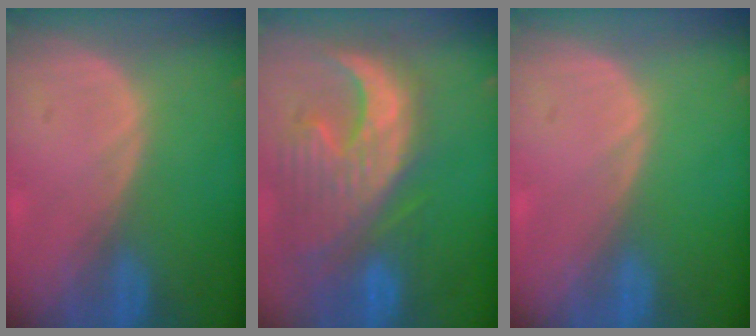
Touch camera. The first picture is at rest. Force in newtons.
{"total": 13.2, "press": 11.3, "slide": 6.8}
{"total": 0.0}